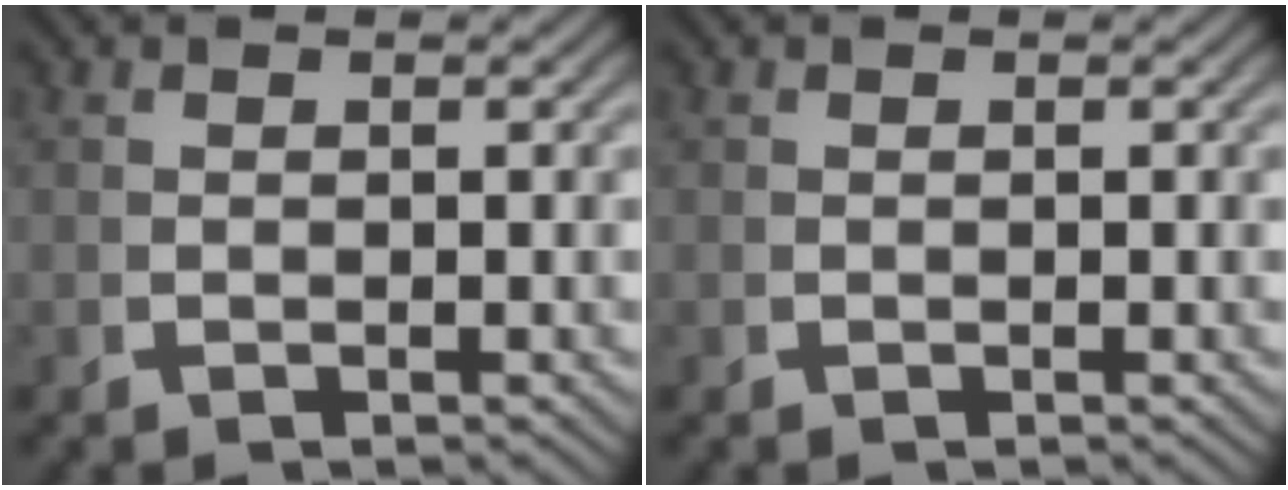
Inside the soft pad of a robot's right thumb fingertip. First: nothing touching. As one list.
[{"total": 0.0}]